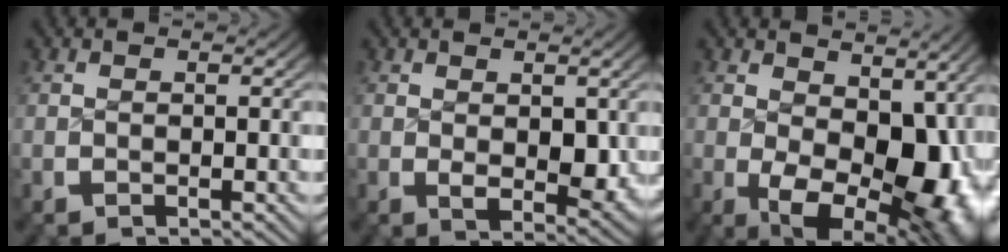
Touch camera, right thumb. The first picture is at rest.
{"total": 3.6, "force": [0.2, 2.3, 2.8], "torque": [-0.042, -0.019, 0.015]}
{"total": 12.1, "force": [-1.6, 7.8, 9.2], "torque": [-0.155, -0.063, 0.008]}